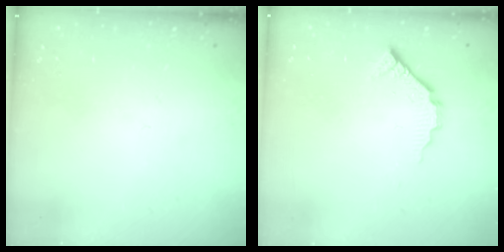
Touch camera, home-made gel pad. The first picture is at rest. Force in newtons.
{"total": 6.1, "press": 6.1, "slide": 0.6}